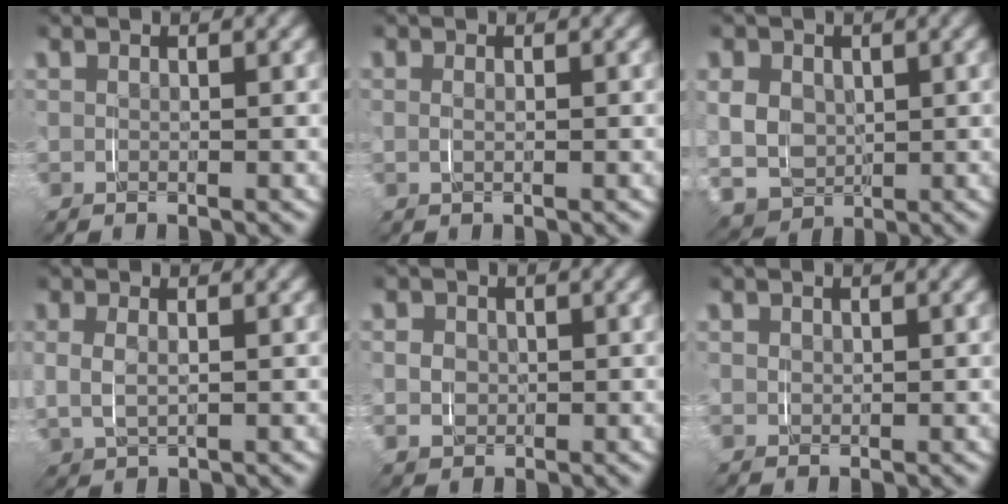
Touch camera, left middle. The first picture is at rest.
{"total": 0.7, "force": [0.0, -0.6, -0.3], "torque": [0.006, -0.002, 0.001]}
{"total": 7.9, "force": [-0.6, 7.5, 2.5], "torque": [-0.061, -0.030, -0.009]}
{"total": 0.6, "force": [0.4, 0.5, 0.0], "torque": [-0.013, -0.003, 0.008]}
{"total": 1.6, "force": [-0.1, 1.5, -0.3], "torque": [0.008, -0.009, 0.002]}
{"total": 0.7, "force": [-0.1, 0.6, -0.4], "torque": [0.007, -0.005, 0.000]}